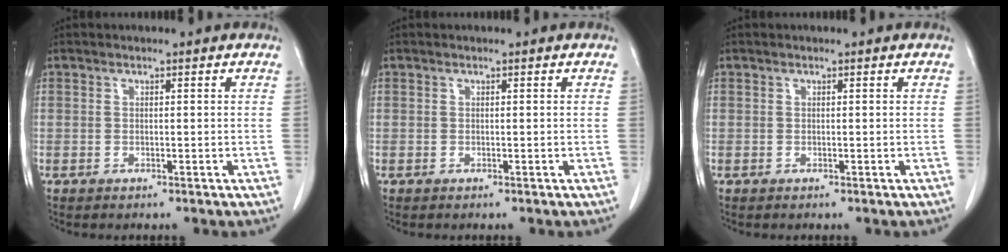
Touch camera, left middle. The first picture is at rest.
{"total": 0.0}
{"total": 0.0}